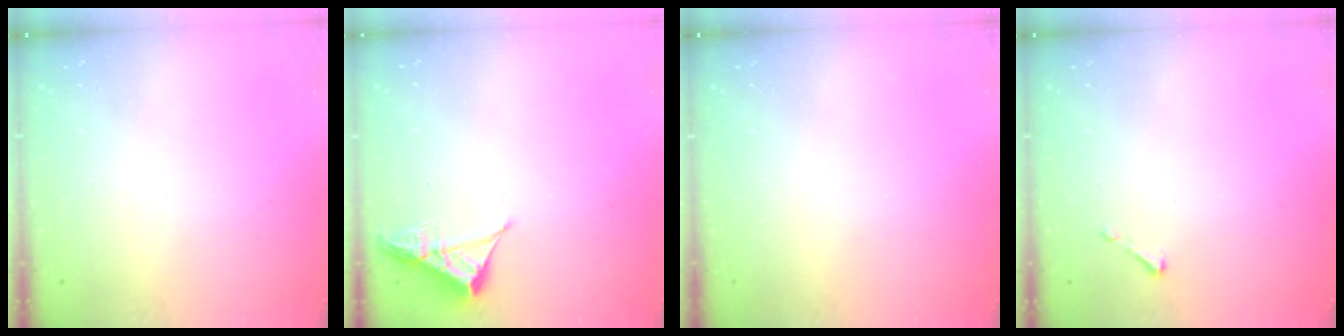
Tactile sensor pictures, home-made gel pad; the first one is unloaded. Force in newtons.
{"total": 4.8, "press": 4.8, "slide": 0.7}
{"total": 0.0}
{"total": 2.5, "press": 2.5, "slide": 0.3}